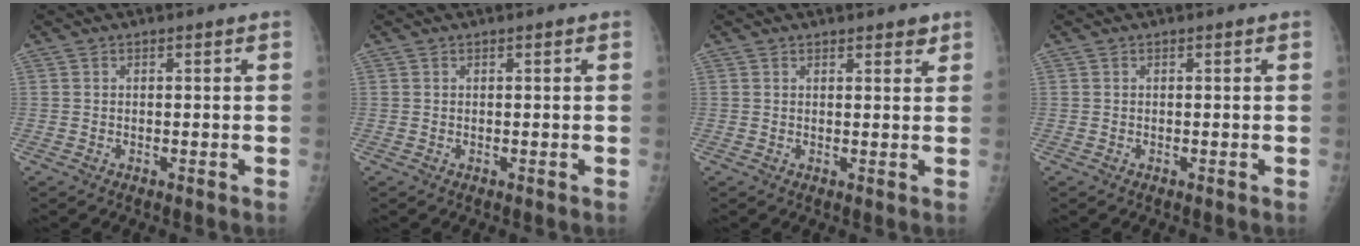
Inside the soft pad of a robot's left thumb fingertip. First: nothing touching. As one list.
[{"total": 0.0}, {"total": 2.2, "force": [1.7, 0.9, 1.1], "torque": [-0.001, -0.009, 0.019]}, {"total": 0.0}]